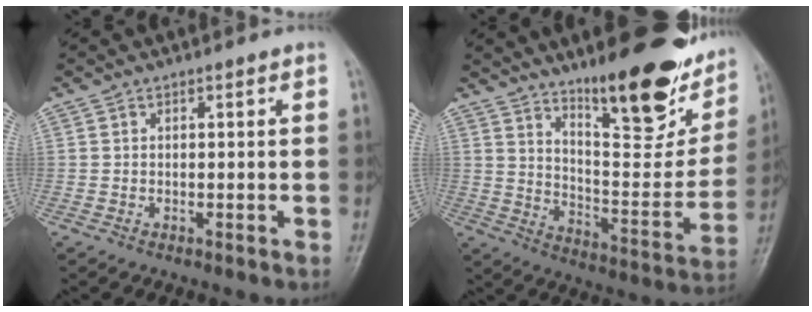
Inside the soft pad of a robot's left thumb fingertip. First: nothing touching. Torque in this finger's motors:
{"motor_torque": [1.59, 0.33, 1.40, -1.37, 0.15]}